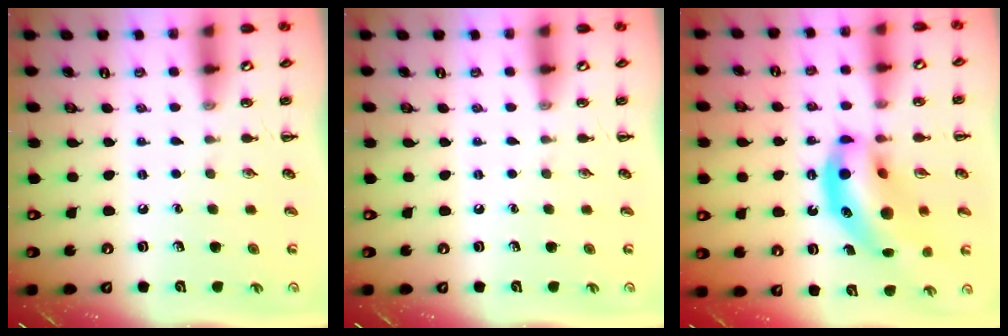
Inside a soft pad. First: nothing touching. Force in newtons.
{"total": 0.0}
{"total": 15.5, "press": 15.1, "slide": 3.8}